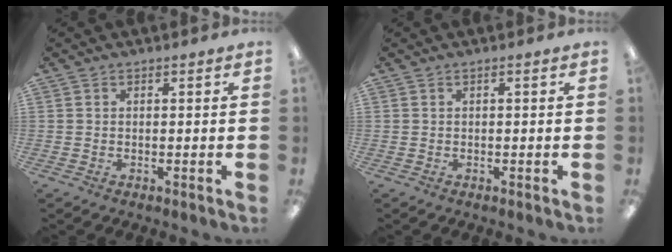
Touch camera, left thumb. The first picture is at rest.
{"total": 0.0}